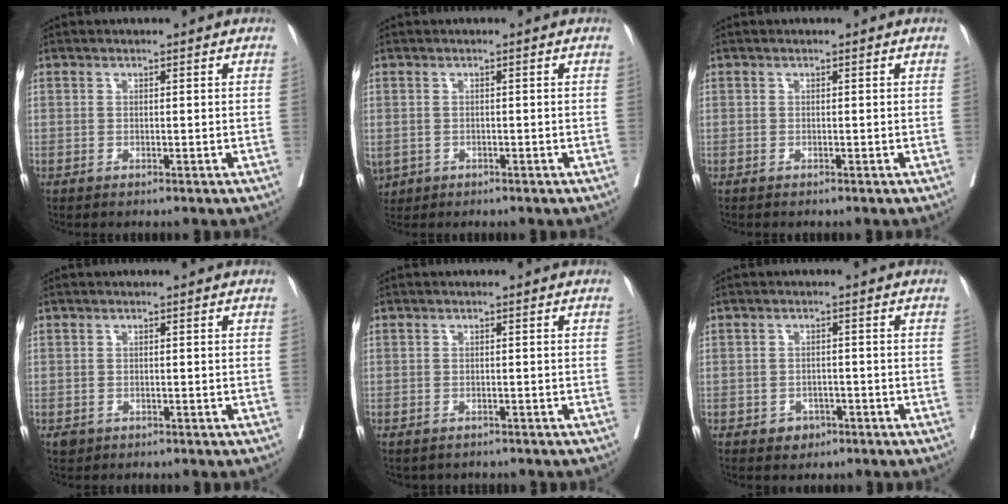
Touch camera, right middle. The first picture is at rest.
{"total": 3.5, "force": [-1.6, 2.9, 1.0], "torque": [-0.024, -0.002, -0.023]}
{"total": 0.0}
{"total": 1.2, "force": [-0.6, 1.0, 0.3], "torque": [-0.007, 0.002, -0.006]}
{"total": 2.2, "force": [-1.9, 1.0, 0.3], "torque": [-0.007, 0.000, -0.025]}
{"total": 2.6, "force": [-1.5, 2.0, 0.7], "torque": [-0.004, 0.008, -0.017]}